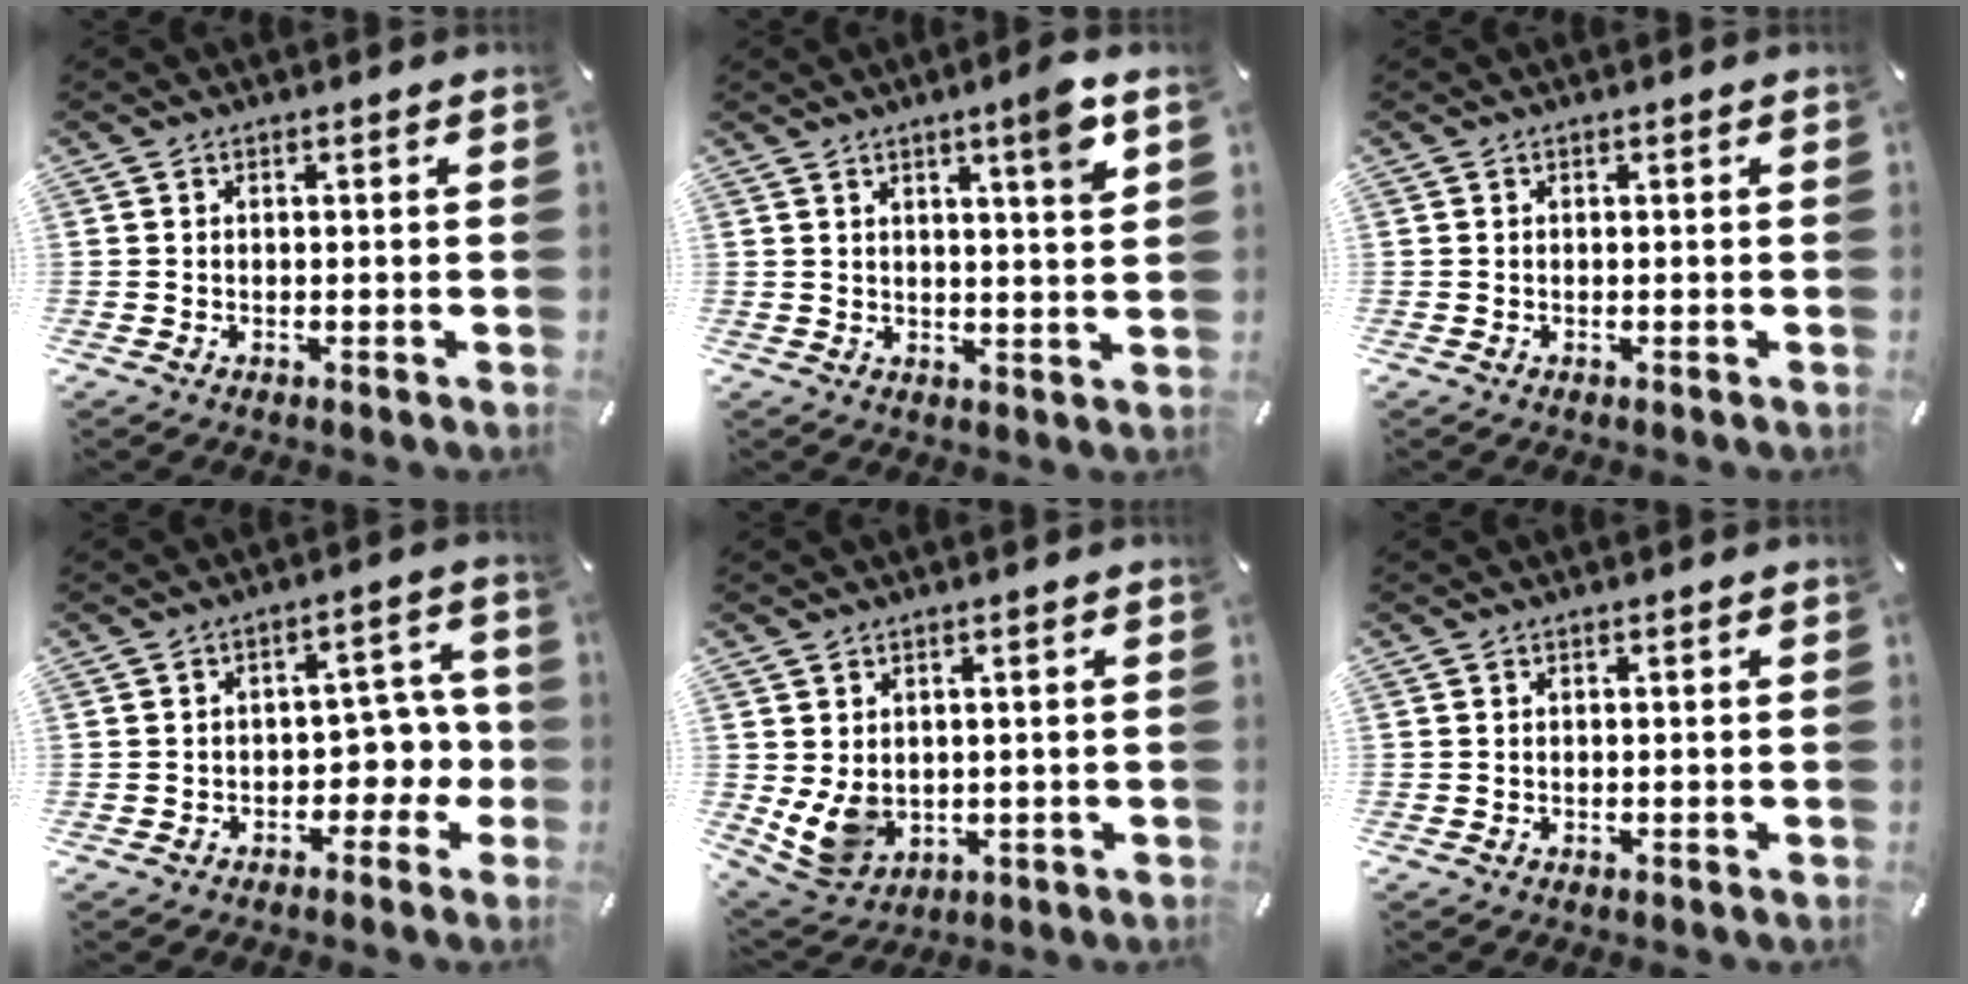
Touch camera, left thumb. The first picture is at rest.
{"total": 6.9, "force": [3.9, 0.2, 5.7], "torque": [-0.094, -0.015, 0.058]}
{"total": 0.0}
{"total": 7.6, "force": [-0.9, 5.7, 5.0], "torque": [-0.062, 0.003, -0.017]}
{"total": 7.8, "force": [0.9, 6.8, 3.6], "torque": [-0.094, -0.012, 0.017]}
{"total": 0.0}